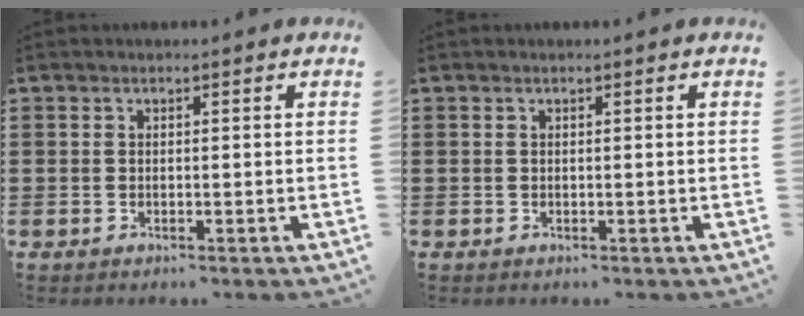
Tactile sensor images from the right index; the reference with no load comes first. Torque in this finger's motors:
{"motor_torque": [0.06, 2.08, 0.02, 0.00]}